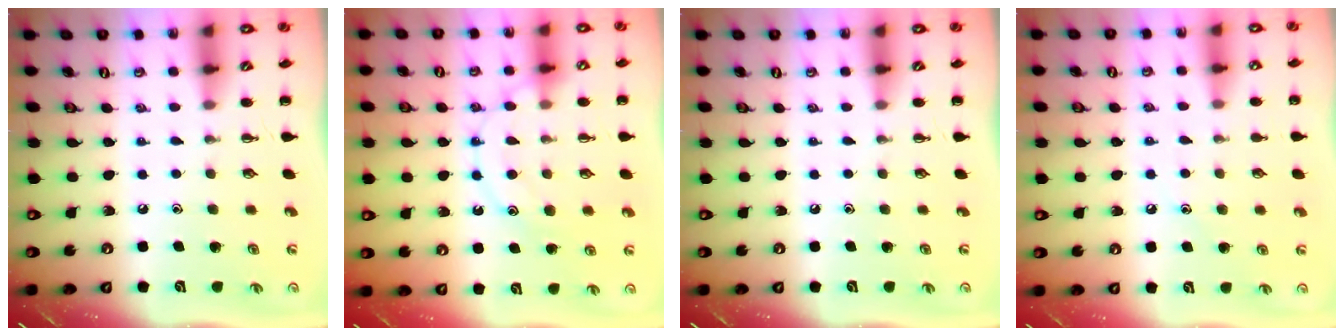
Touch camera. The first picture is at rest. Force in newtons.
{"total": 11.5, "press": 11.5, "slide": 0.6}
{"total": 0.0}
{"total": 7.3, "press": 7.0, "slide": 2.0}